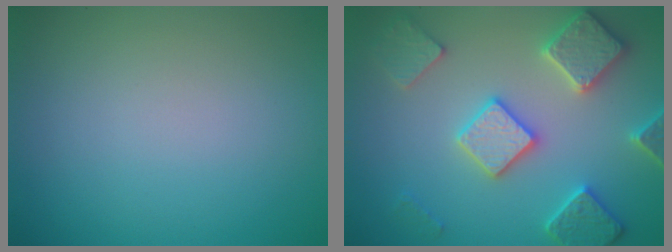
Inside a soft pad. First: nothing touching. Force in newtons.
{"total": 5.8, "press": 5.6, "slide": 1.3}